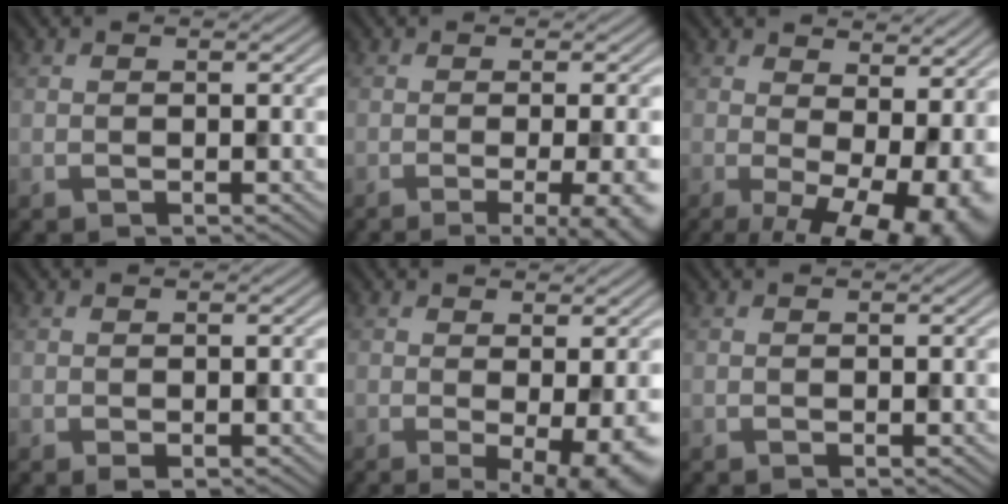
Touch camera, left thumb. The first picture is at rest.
{"total": 8.2, "force": [-2.4, 2.3, 7.5], "torque": [-0.080, -0.002, -0.023]}
{"total": 13.2, "force": [-0.6, 6.5, 11.5], "torque": [-0.145, -0.026, 0.027]}
{"total": 0.6, "force": [-0.1, 0.3, 0.5], "torque": [-0.006, -0.002, -0.001]}
{"total": 5.8, "force": [-0.8, 1.2, 5.6], "torque": [-0.078, -0.010, -0.007]}
{"total": 0.0}